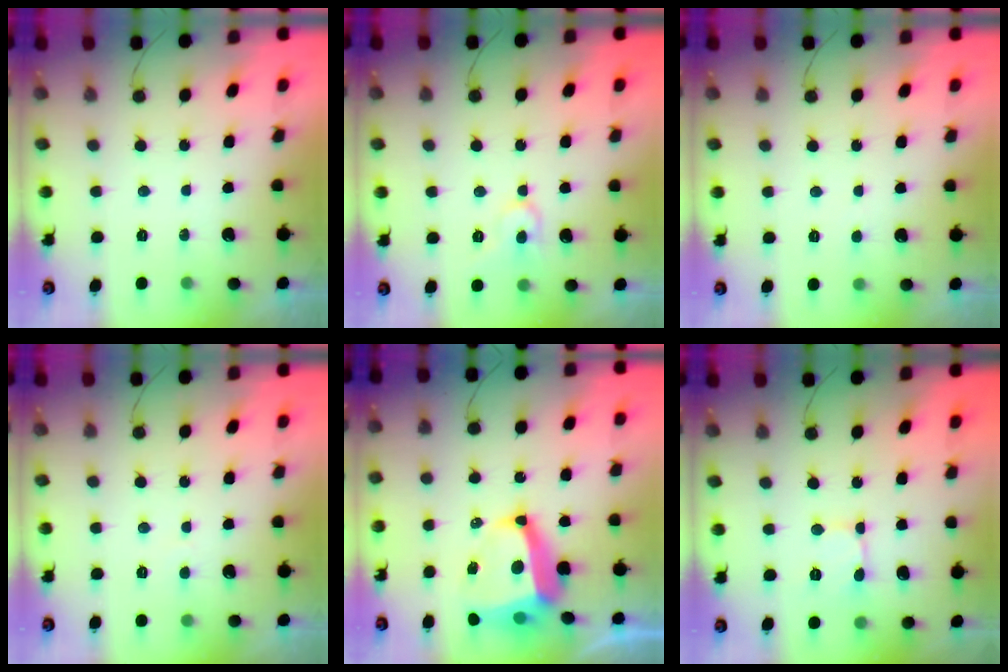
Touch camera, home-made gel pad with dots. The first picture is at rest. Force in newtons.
{"total": 8.3, "press": 8.3, "slide": 0.7}
{"total": 3.1, "press": 3.1, "slide": 0.3}
{"total": 2.6, "press": 2.6, "slide": 0.3}
{"total": 11.8, "press": 11.7, "slide": 1.3}
{"total": 2.2, "press": 2.2, "slide": 0.1}